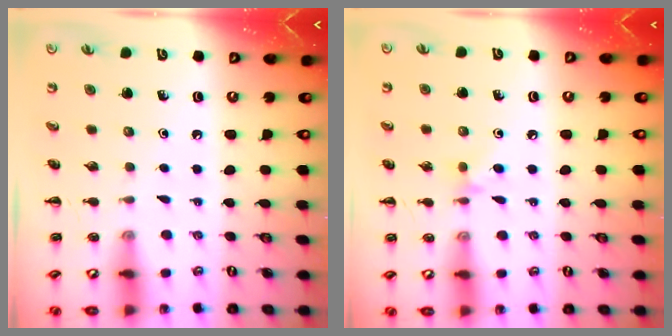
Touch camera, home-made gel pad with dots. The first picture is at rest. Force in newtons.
{"total": 4.8, "press": 4.5, "slide": 1.7}